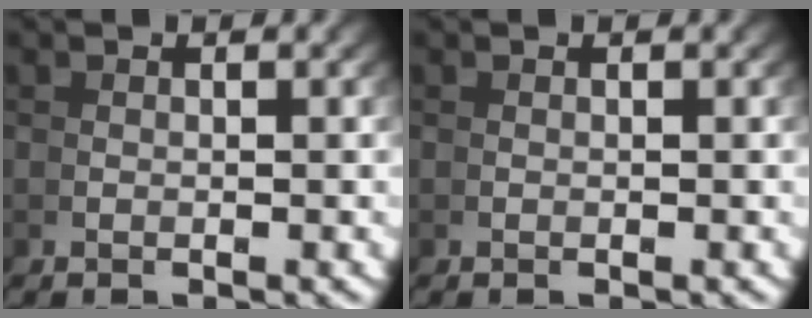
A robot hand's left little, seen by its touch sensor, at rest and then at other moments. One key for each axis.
{"total": 0.0}